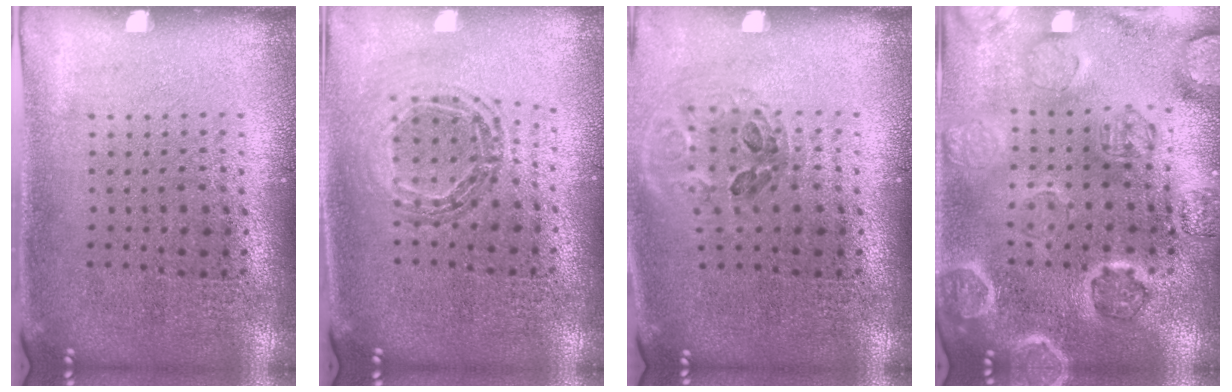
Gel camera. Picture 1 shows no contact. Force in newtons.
{"total": 0.9, "press": 0.9, "slide": 0.1}
{"total": 0.9, "press": 0.9, "slide": 0.1}
{"total": 2.6, "press": 2.6, "slide": 0.3}